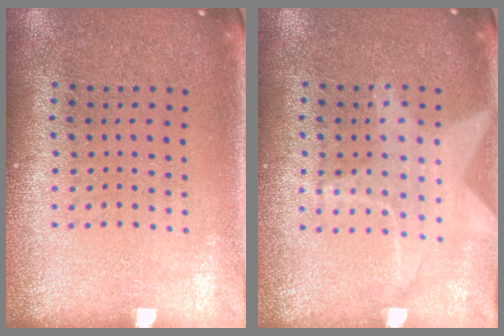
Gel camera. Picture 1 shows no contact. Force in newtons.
{"total": 0.9, "press": 0.9, "slide": 0.0}